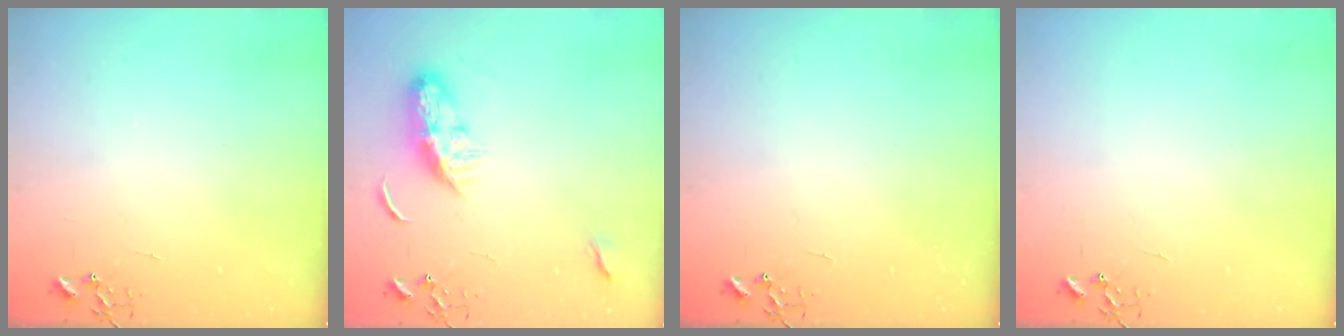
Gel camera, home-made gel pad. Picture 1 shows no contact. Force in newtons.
{"total": 8.7, "press": 8.7, "slide": 0.4}
{"total": 0.0}
{"total": 0.0}